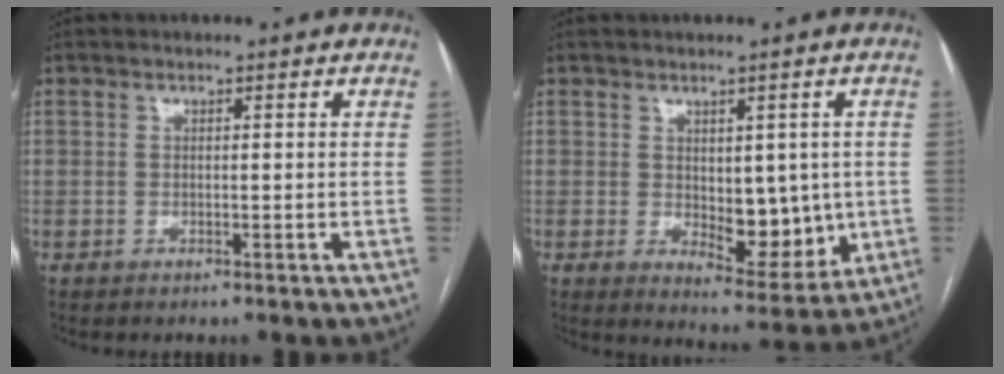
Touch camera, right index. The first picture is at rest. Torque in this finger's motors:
{"motor_torque": [0.43, 0.57, 0.11, 0.03]}